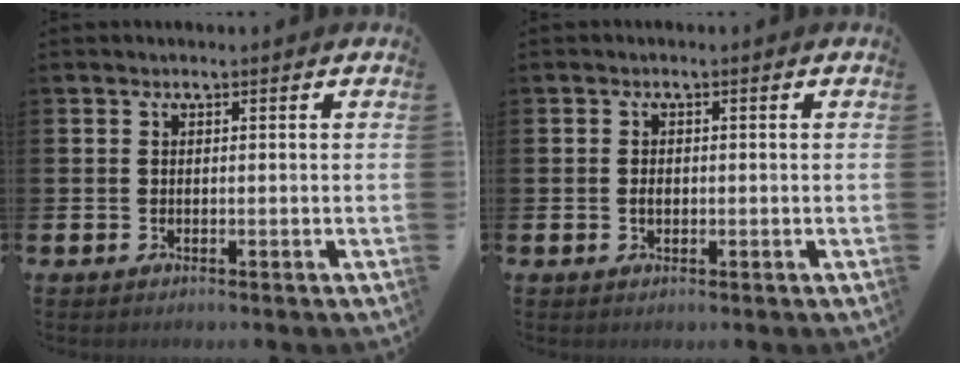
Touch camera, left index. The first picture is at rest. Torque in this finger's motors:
{"motor_torque": [0.23, 0.18, 0.00, 0.02]}